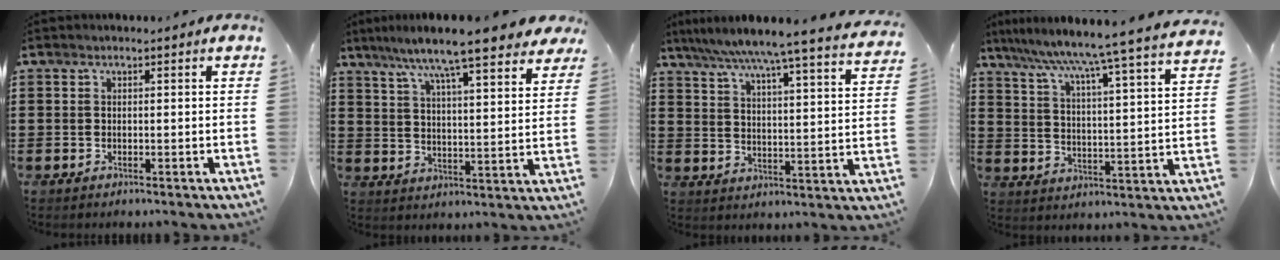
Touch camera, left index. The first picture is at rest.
{"total": 9.1, "force": [7.9, 0.1, 4.5], "torque": [-0.114, -0.042, 0.129]}
{"total": 6.5, "force": [5.6, -1.2, 3.0], "torque": [-0.080, -0.045, 0.088]}
{"total": 6.6, "force": [5.6, -1.7, 3.0], "torque": [-0.081, -0.054, 0.083]}